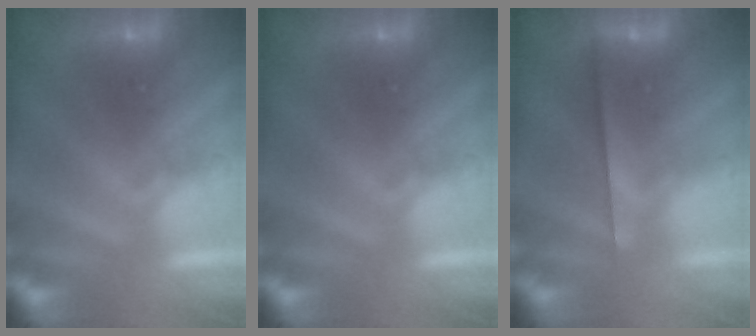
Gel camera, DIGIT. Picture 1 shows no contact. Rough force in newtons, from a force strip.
{"total": 0.0}
{"total": 2.3}